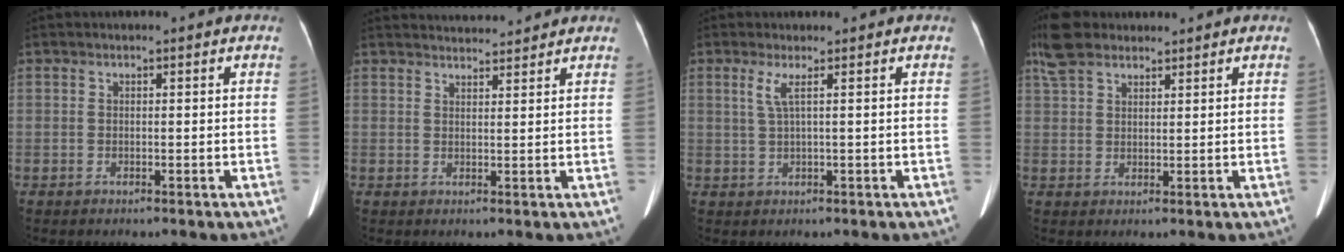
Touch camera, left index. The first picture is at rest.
{"total": 6.2, "force": [6.1, 0.4, 1.0], "torque": [-0.019, 0.022, 0.084]}
{"total": 2.3, "force": [0.9, -0.4, 2.1], "torque": [-0.055, 0.003, 0.023]}
{"total": 7.0, "force": [5.5, 2.9, 3.3], "torque": [-0.081, 0.029, 0.111]}